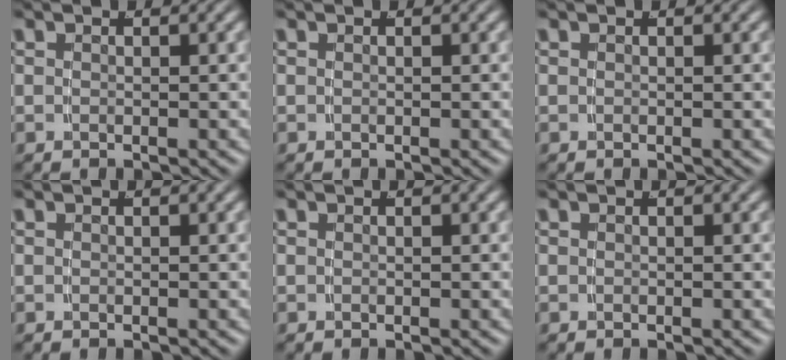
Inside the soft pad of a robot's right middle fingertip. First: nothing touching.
{"total": 0.0}
{"total": 0.0}
{"total": 0.0}
{"total": 0.0}
{"total": 0.0}